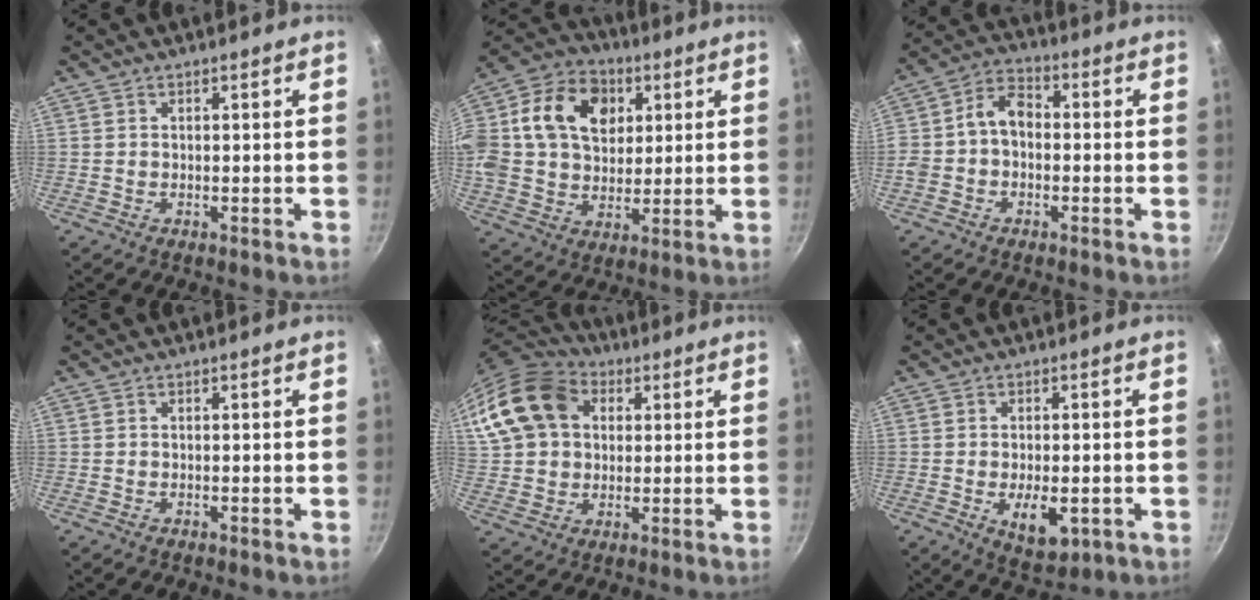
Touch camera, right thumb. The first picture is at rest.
{"total": 24.9, "force": [6.5, 18.5, 15.4], "torque": [-0.295, 0.030, 0.104]}
{"total": 7.4, "force": [-0.9, 5.6, 4.9], "torque": [-0.072, 0.034, -0.032]}
{"total": 0.0}
{"total": 16.9, "force": [4.9, 12.8, 9.9], "torque": [-0.182, 0.021, 0.081]}
{"total": 7.6, "force": [-2.0, 3.8, 6.2], "torque": [-0.079, -0.002, -0.019]}